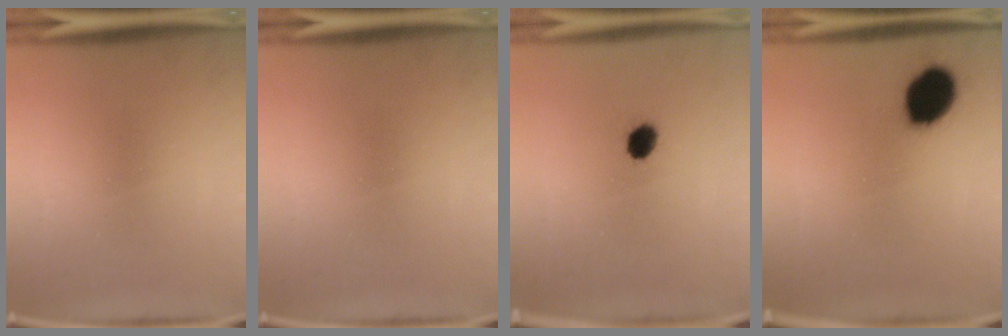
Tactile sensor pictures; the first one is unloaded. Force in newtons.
{"total": 0.0}
{"total": 4.0}
{"total": 11.2}